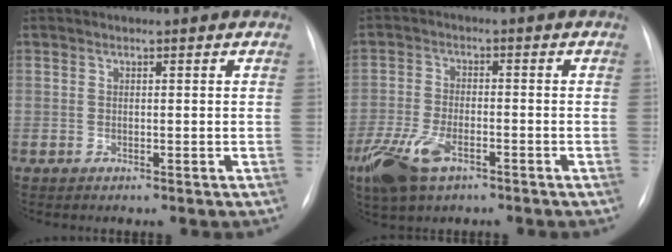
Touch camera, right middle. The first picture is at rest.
{"total": 9.4, "force": [-5.3, 4.3, 6.5], "torque": [-0.141, -0.011, -0.096]}